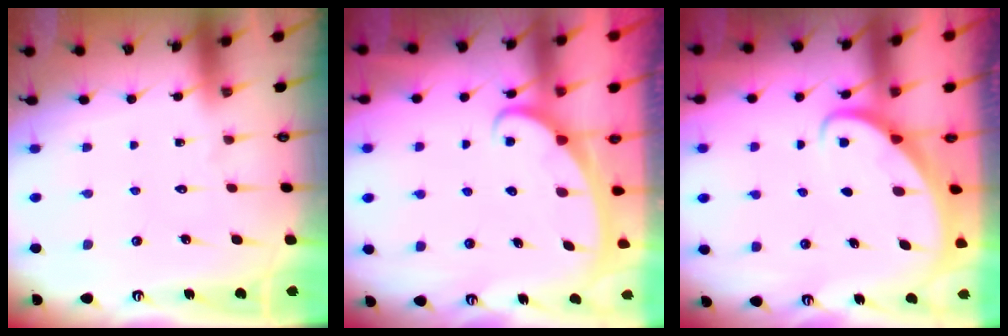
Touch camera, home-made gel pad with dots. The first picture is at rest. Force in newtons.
{"total": 2.4, "press": 2.4, "slide": 0.4}
{"total": 2.2, "press": 2.2, "slide": 0.2}